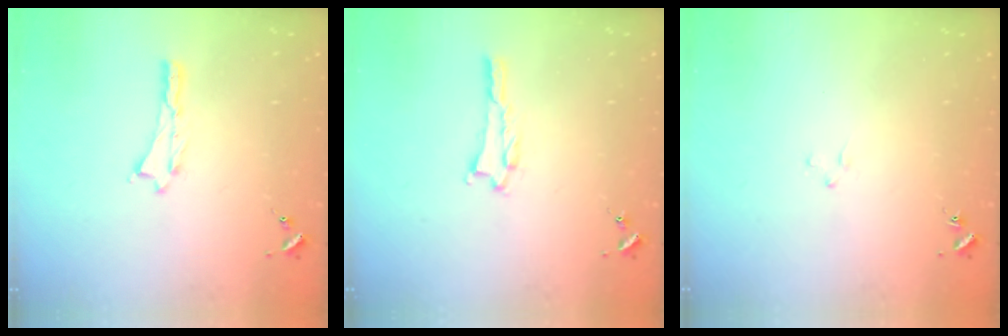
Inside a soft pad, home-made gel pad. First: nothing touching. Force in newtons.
{"total": 0.5, "press": 0.5, "slide": 0.1}
{"total": 1.2, "press": 1.2, "slide": 0.2}